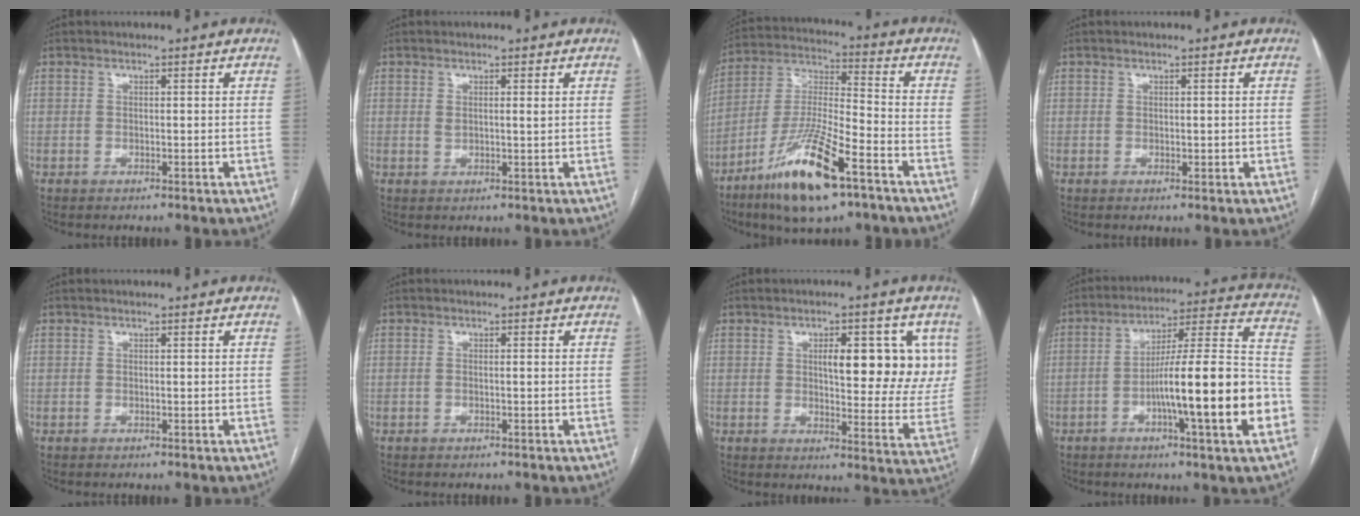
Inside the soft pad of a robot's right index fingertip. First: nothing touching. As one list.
[{"total": 1.5, "force": [0.6, 0.3, 1.4], "torque": [-0.026, 0.000, 0.011]}, {"total": 16.2, "force": [-9.3, 2.8, 13.0], "torque": [-0.267, -0.025, -0.167]}, {"total": 0.9, "force": [0.0, 0.6, 0.7], "torque": [-0.009, 0.000, 0.004]}, {"total": 0.0}, {"total": 0.7, "force": [-0.1, 0.1, 0.7], "torque": [-0.012, 0.000, 0.000]}, {"total": 12.6, "force": [4.3, 4.6, 11.0], "torque": [-0.127, 0.002, 0.055]}, {"total": 18.7, "force": [-5.5, 0.7, 17.8], "torque": [-0.253, 0.011, -0.084]}]